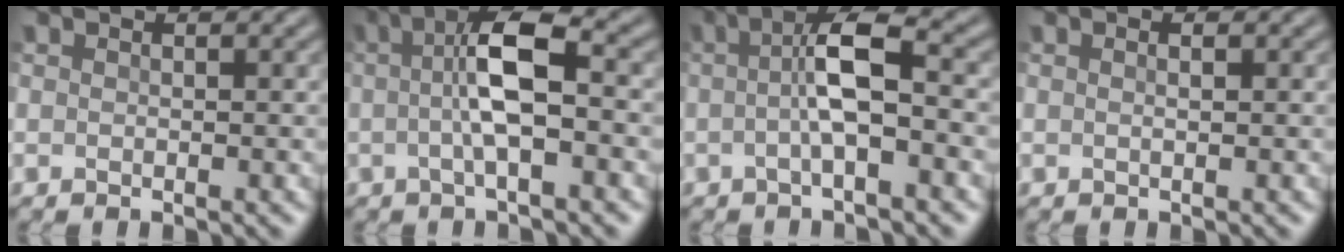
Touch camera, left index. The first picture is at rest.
{"total": 5.9, "force": [0.3, 1.6, 5.7], "torque": [-0.109, 0.014, -0.002]}
{"total": 5.0, "force": [-0.2, 1.2, 4.8], "torque": [-0.092, 0.013, -0.011]}
{"total": 0.6, "force": [0.0, 0.2, 0.6], "torque": [-0.009, 0.001, 0.005]}